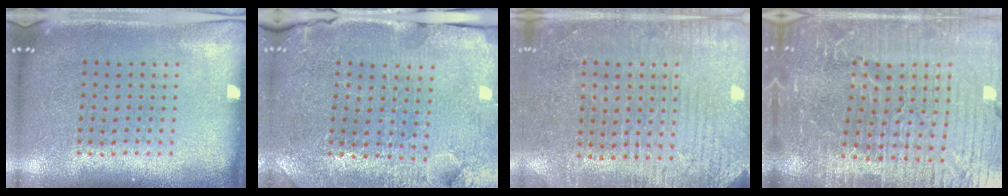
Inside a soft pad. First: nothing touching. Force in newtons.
{"total": 3.8, "press": 3.7, "slide": 0.7}
{"total": 3.0, "press": 2.9, "slide": 0.7}
{"total": 7.1, "press": 6.2, "slide": 3.6}